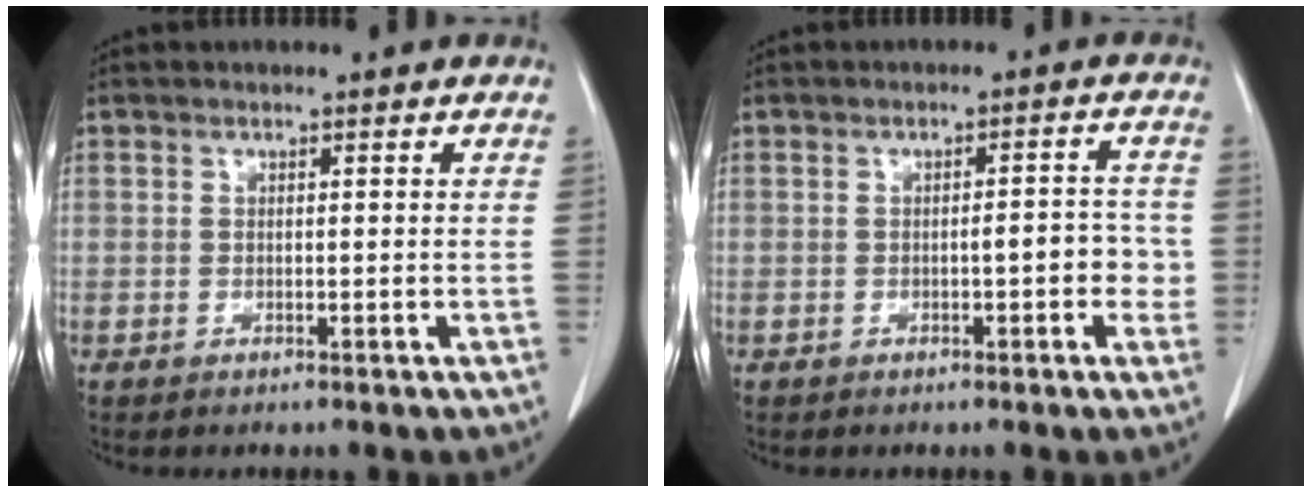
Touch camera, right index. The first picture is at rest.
{"total": 4.3, "force": [-1.0, 1.4, 4.0], "torque": [-0.046, 0.012, -0.013]}